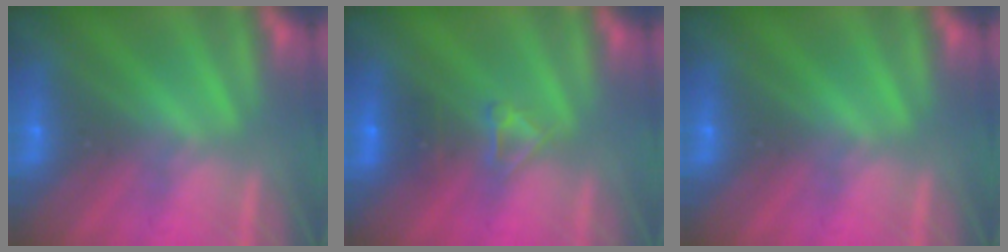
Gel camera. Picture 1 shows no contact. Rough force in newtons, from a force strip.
{"total": 2.9}
{"total": 0.0}